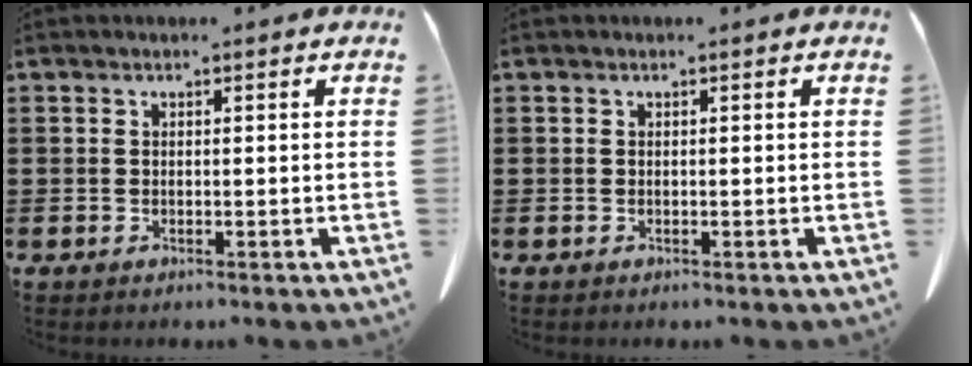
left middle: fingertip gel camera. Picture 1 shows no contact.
{"total": 0.0}